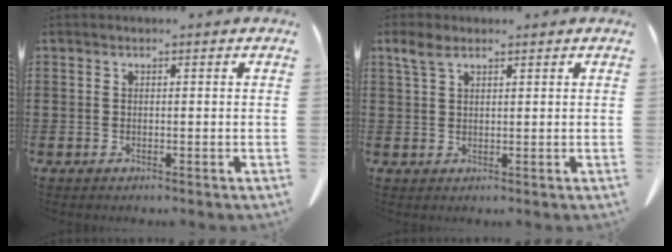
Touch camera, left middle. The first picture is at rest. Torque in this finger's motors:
{"motor_torque": [0.08, 0.01, 0.03, 0.04]}